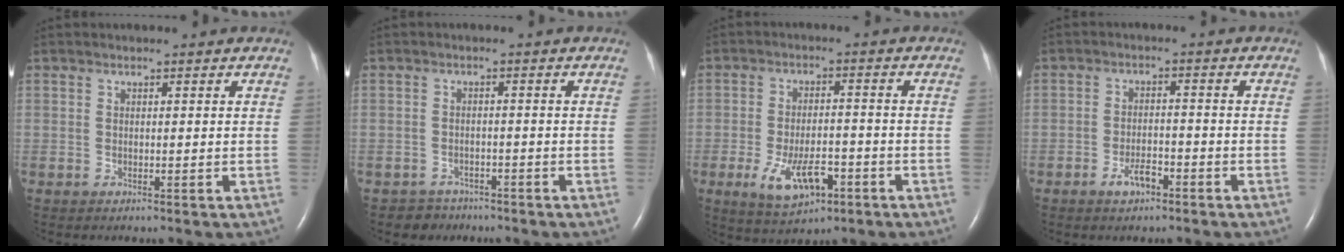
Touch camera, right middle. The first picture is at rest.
{"total": 3.1, "force": [-2.3, 1.9, -0.7], "torque": [0.008, 0.008, -0.038]}
{"total": 8.3, "force": [-3.8, 3.6, 6.4], "torque": [-0.122, -0.008, -0.057]}
{"total": 3.5, "force": [-2.3, 1.4, 2.2], "torque": [-0.043, 0.003, -0.040]}